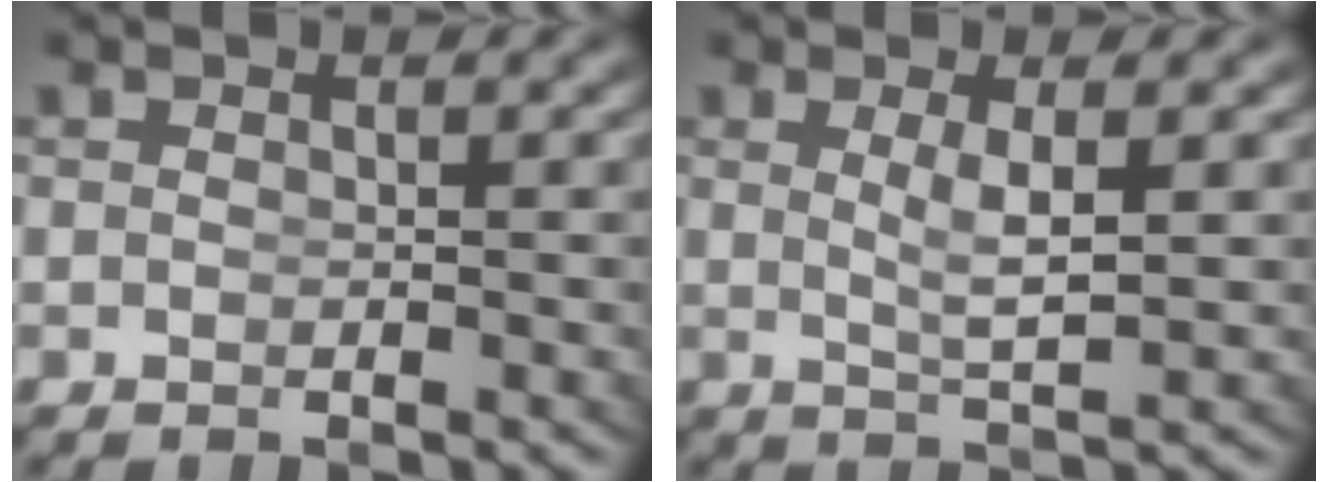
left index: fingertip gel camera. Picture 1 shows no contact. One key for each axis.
{"total": 2.6, "fx": 0.4, "fy": -0.4, "fz": 2.6, "tx": -0.049, "ty": -0.017, "tz": 0.020}